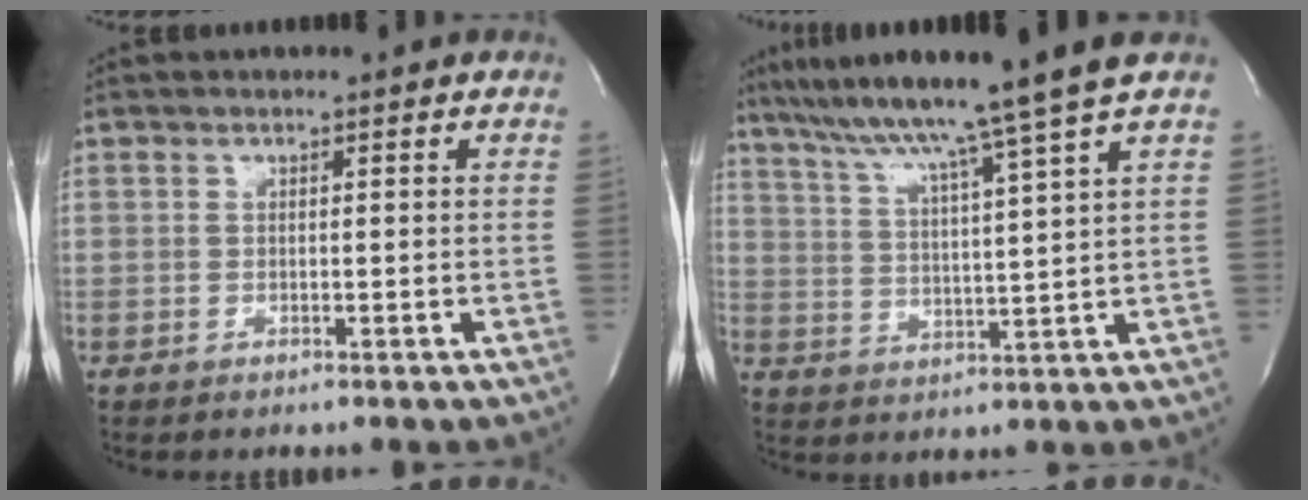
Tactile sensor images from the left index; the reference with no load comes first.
{"total": 13.0, "force": [10.0, -3.1, 7.8], "torque": [-0.129, -0.013, 0.158]}